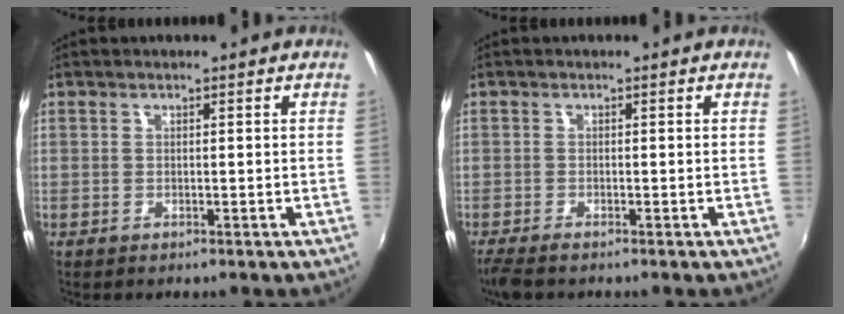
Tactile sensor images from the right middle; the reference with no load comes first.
{"total": 3.9, "force": [-3.1, 0.7, 2.2], "torque": [-0.050, -0.021, -0.059]}